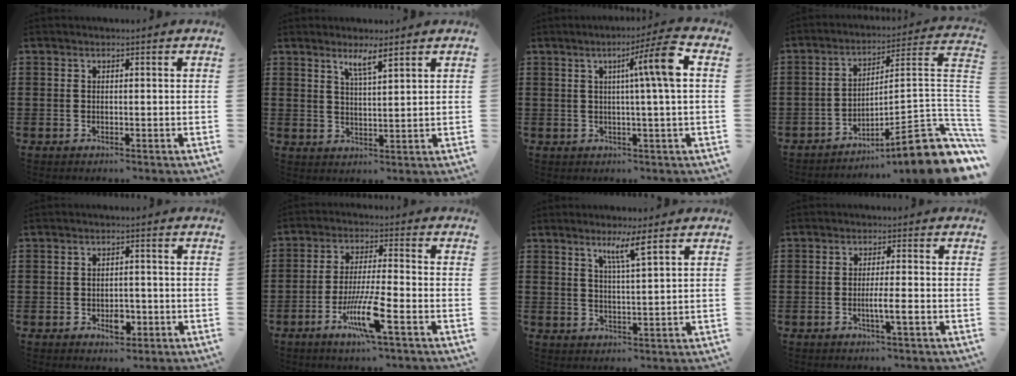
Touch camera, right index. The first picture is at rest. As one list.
[{"total": 3.5, "force": [2.5, 0.3, 2.4], "torque": [-0.052, 0.002, 0.044]}, {"total": 7.9, "force": [1.7, -0.6, 7.7], "torque": [-0.125, -0.007, 0.013]}, {"total": 10.8, "force": [-6.6, 0.7, 8.6], "torque": [-0.114, -0.013, -0.124]}, {"total": 3.4, "force": [-1.3, 2.0, 2.5], "torque": [-0.043, 0.004, -0.022]}, {"total": 9.1, "force": [-4.3, 0.9, 8.0], "torque": [-0.161, -0.011, -0.081]}, {"total": 4.3, "force": [2.8, -0.1, 3.3], "torque": [-0.065, -0.003, 0.044]}, {"total": 3.5, "force": [-1.2, 0.1, 3.3], "torque": [-0.056, -0.005, -0.022]}]